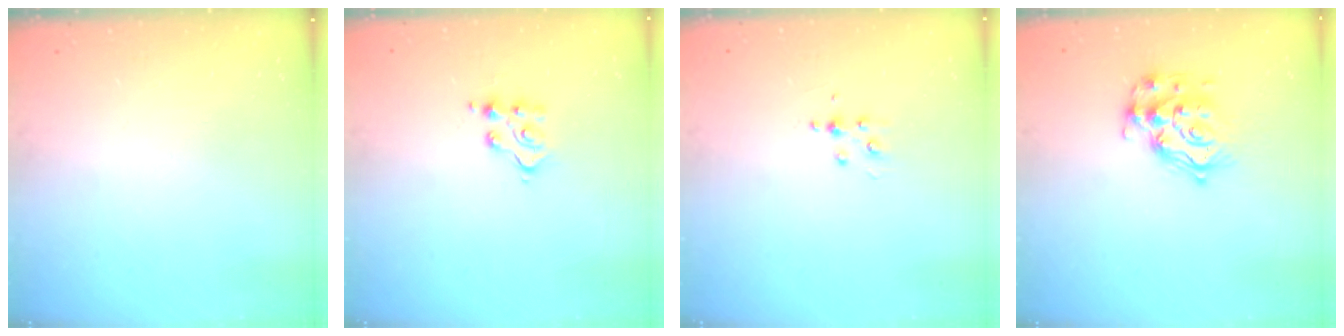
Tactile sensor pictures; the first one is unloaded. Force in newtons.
{"total": 6.4, "press": 6.4, "slide": 0.5}
{"total": 4.3, "press": 4.3, "slide": 0.5}
{"total": 14.2, "press": 14.2, "slide": 1.0}